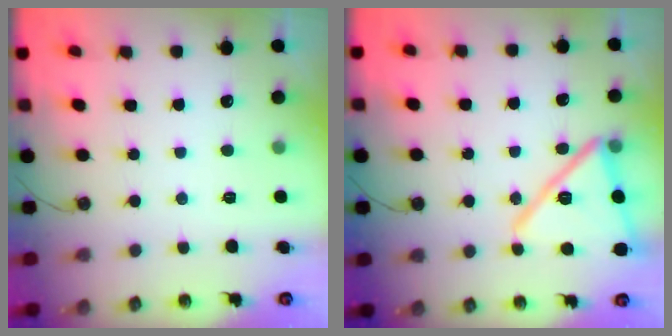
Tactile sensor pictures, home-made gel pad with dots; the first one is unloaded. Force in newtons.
{"total": 17.2, "press": 16.9, "slide": 2.8}